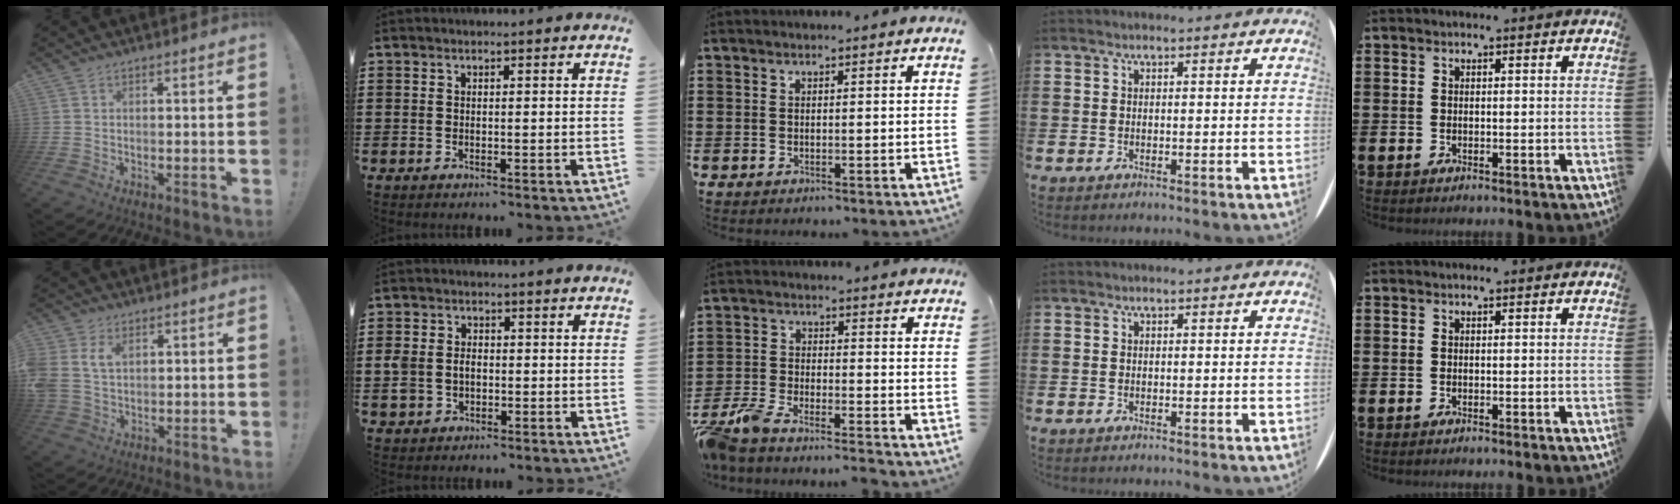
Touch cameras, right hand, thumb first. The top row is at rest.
{"thumb": {"total": 6.9, "force": [2.6, 4.7, 4.3], "torque": [-0.094, -0.007, 0.050]}, "index": {"total": 3.0, "force": [-0.5, 2.4, 1.7], "torque": [-0.052, 0.001, -0.016]}, "middle": {"total": 5.6, "force": [-5.3, 0.4, 1.8], "torque": [-0.064, -0.009, -0.110]}}